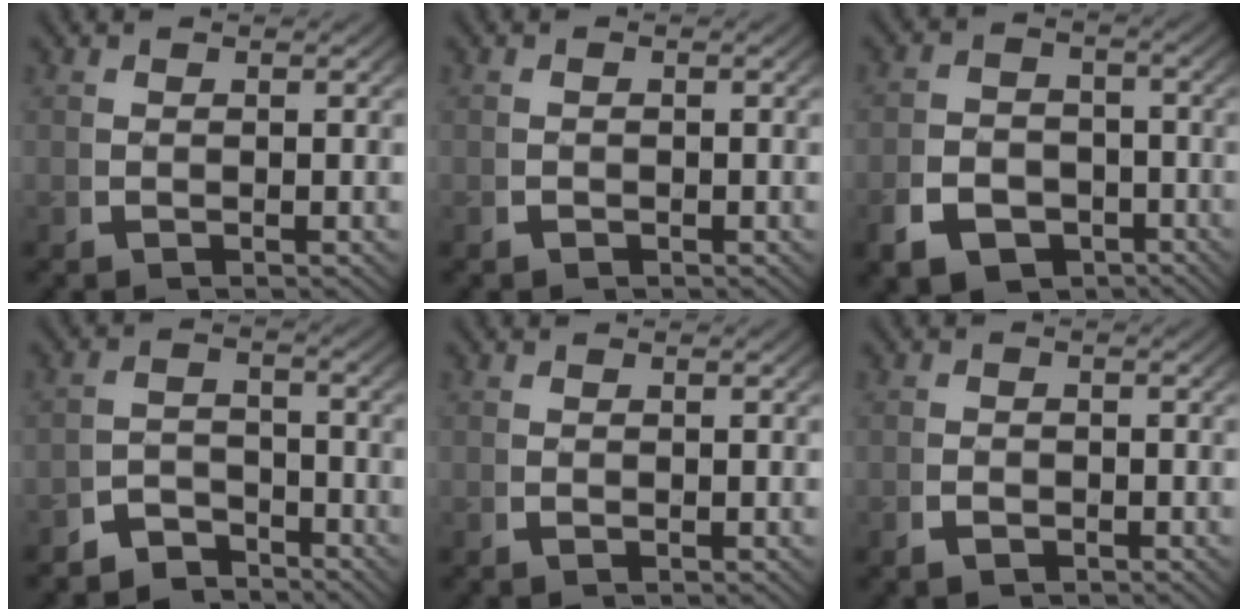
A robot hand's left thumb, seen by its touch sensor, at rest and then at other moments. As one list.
[{"total": 0.6, "force": [-0.4, 0.4, 0.2], "torque": [-0.005, -0.003, -0.007]}, {"total": 8.6, "force": [-3.8, 6.7, 3.8], "torque": [-0.068, -0.035, -0.052]}, {"total": 5.0, "force": [-3.8, 2.9, 1.3], "torque": [0.000, -0.020, -0.067]}, {"total": 0.6, "force": [0.0, 0.4, 0.4], "torque": [-0.010, -0.002, 0.000]}, {"total": 1.4, "force": [-0.8, 0.9, 0.7], "torque": [-0.013, -0.003, -0.015]}]